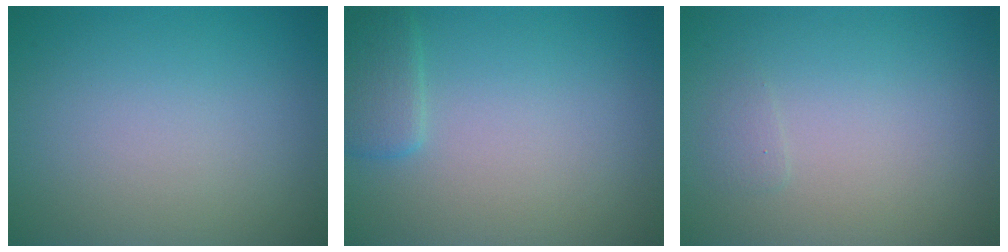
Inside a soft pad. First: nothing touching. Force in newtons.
{"total": 1.9, "press": 1.9, "slide": 0.2}
{"total": 0.5, "press": 0.5, "slide": 0.0}